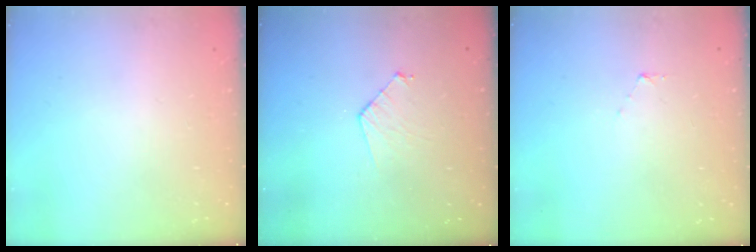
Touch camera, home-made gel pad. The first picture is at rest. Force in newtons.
{"total": 6.9, "press": 6.9, "slide": 0.6}
{"total": 3.5, "press": 3.5, "slide": 0.3}